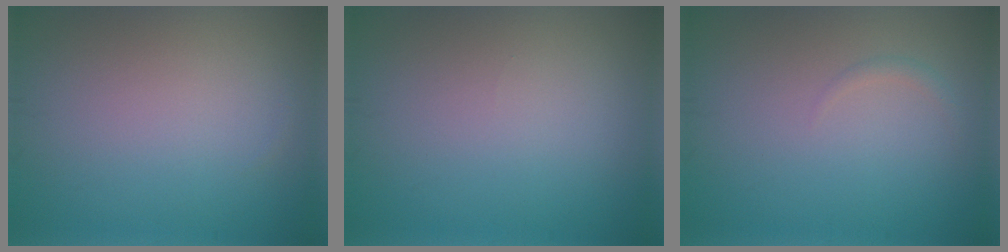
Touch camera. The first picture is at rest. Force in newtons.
{"total": 0.0}
{"total": 0.7, "press": 0.7, "slide": 0.1}